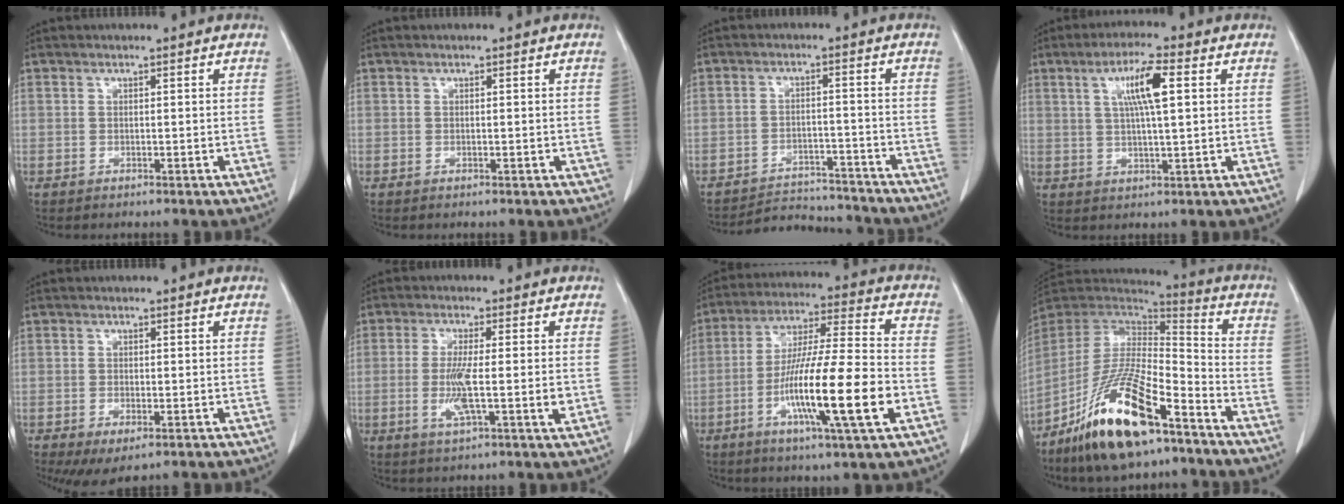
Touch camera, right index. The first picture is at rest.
{"total": 0.6, "force": [-0.2, 0.3, 0.5], "torque": [-0.010, -0.001, -0.001]}
{"total": 8.5, "force": [-8.3, 1.6, -0.4], "torque": [0.012, 0.013, -0.124]}
{"total": 7.2, "force": [2.2, 0.6, 6.9], "torque": [-0.127, 0.007, 0.038]}
{"total": 3.8, "force": [-1.5, 1.5, 3.1], "torque": [-0.051, -0.010, -0.013]}
{"total": 7.4, "force": [-1.1, 0.5, 7.3], "torque": [-0.138, -0.013, -0.022]}
{"total": 17.2, "force": [-5.3, 0.5, 16.4], "torque": [-0.299, -0.014, -0.093]}
{"total": 19.4, "force": [-12.0, 4.6, 14.6], "torque": [-0.296, -0.023, -0.219]}